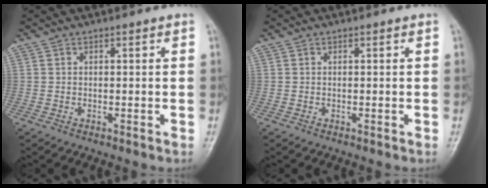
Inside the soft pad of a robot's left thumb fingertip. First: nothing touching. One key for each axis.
{"total": 0.0}